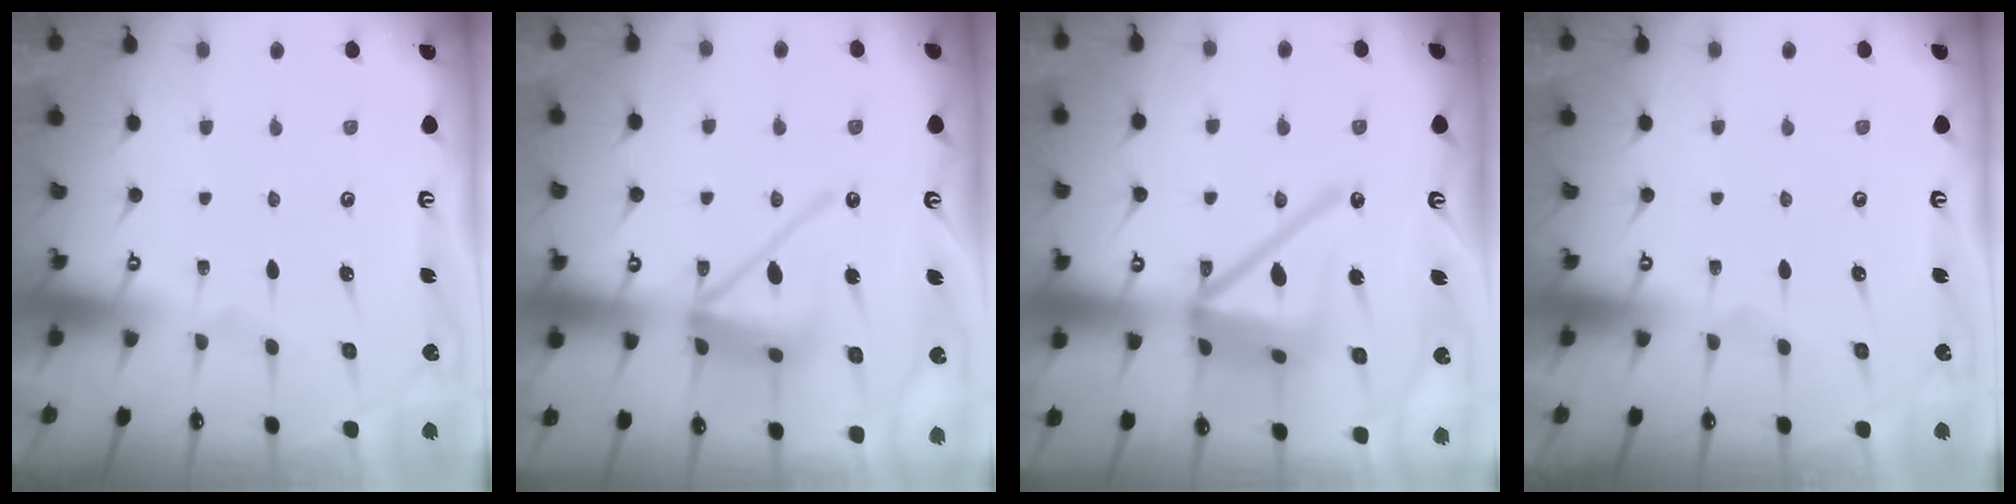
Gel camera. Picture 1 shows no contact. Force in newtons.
{"total": 14.4, "press": 14.3, "slide": 1.3}
{"total": 18.7, "press": 18.6, "slide": 1.9}
{"total": 0.0}